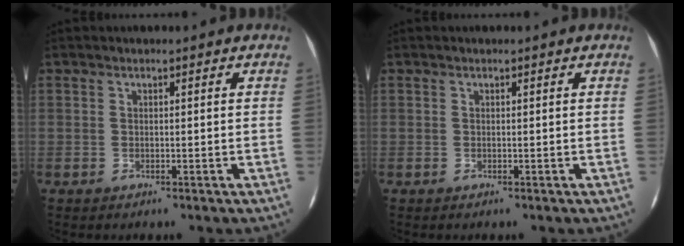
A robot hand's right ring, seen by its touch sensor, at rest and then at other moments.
{"total": 0.0}